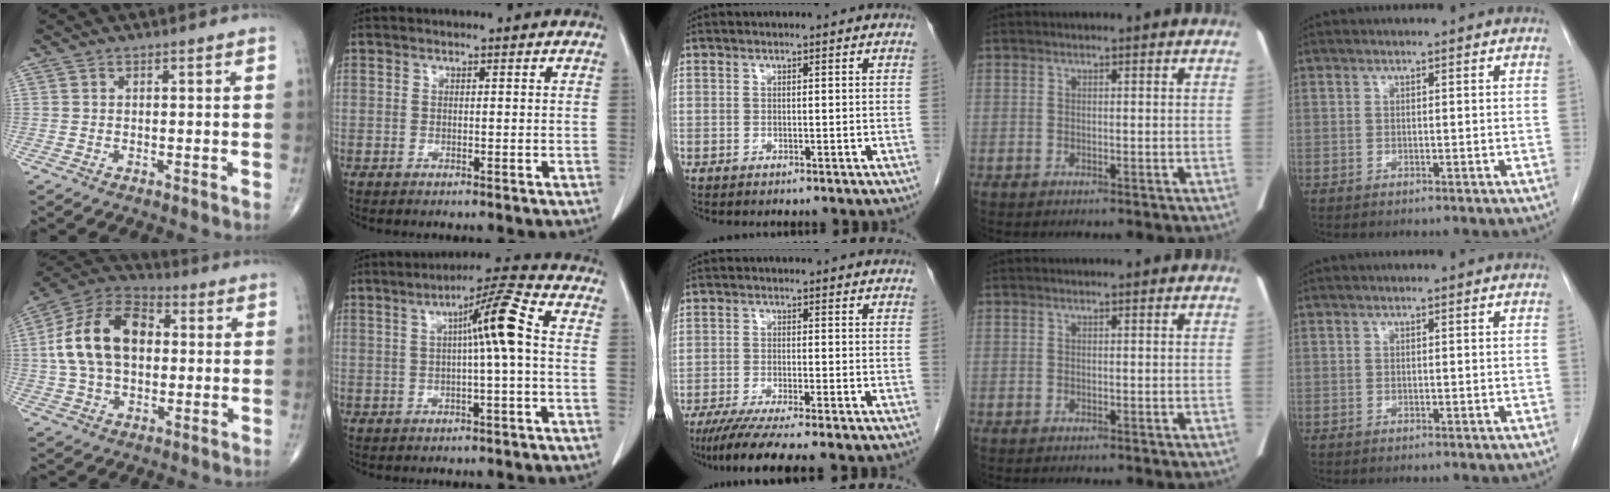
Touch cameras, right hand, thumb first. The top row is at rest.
{"thumb": {"total": 17.0, "force": [1.7, 10.9, 13.0], "torque": [-0.227, 0.028, 0.022]}, "index": {"total": 7.5, "force": [0.7, -0.4, 7.5], "torque": [-0.120, 0.016, 0.008]}, "middle": {"total": 9.3, "force": [-7.5, -0.6, 5.4], "torque": [-0.074, -0.026, -0.117]}}